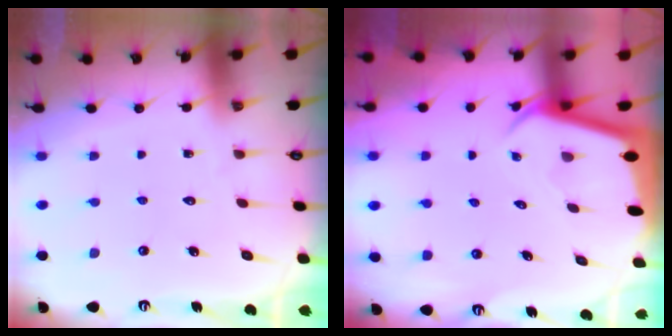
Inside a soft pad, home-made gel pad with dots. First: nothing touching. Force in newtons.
{"total": 2.8, "press": 2.8, "slide": 0.3}